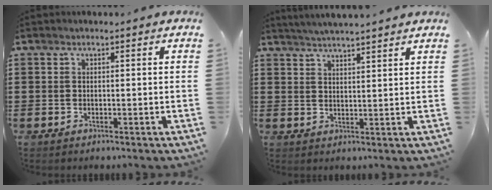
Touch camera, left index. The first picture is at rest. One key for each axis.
{"total": 2.9, "fx": 2.9, "fy": -0.7, "fz": 0.2, "tx": -0.013, "ty": -0.010, "tz": 0.051}